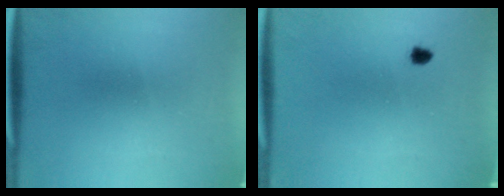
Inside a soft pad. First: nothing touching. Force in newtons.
{"total": 1.1}